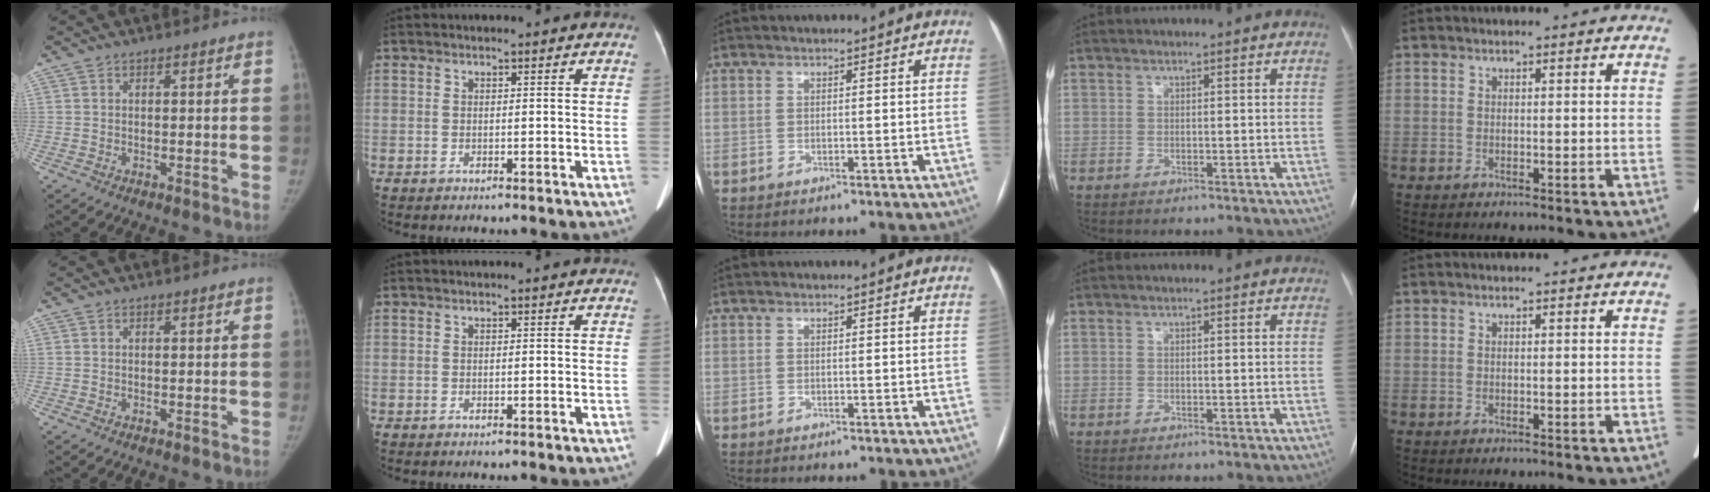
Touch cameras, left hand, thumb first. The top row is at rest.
{}